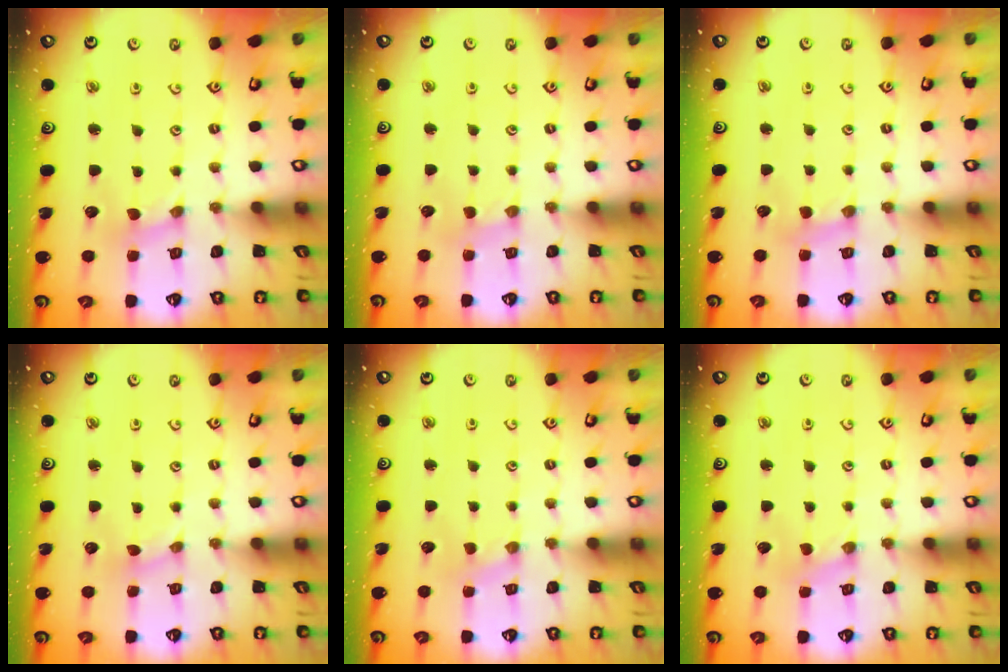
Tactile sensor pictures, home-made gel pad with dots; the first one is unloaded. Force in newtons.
{"total": 1.0, "press": 0.9, "slide": 0.3}
{"total": 3.0, "press": 2.9, "slide": 0.4}
{"total": 0.0}
{"total": 0.5, "press": 0.5, "slide": 0.2}
{"total": 0.0}